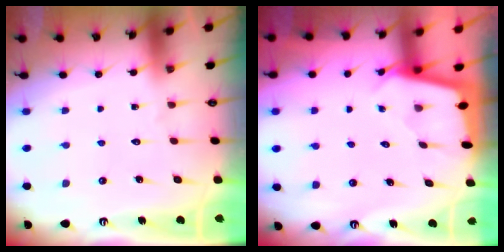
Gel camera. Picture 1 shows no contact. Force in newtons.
{"total": 1.9, "press": 1.9, "slide": 0.2}